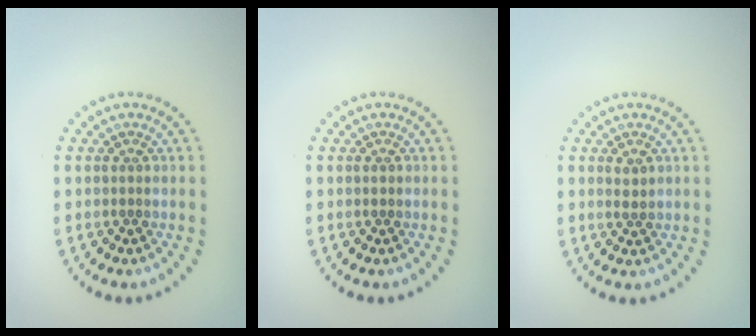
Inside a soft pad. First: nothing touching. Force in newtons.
{"total": 0.6, "press": 0.6, "slide": 0.1}
{"total": 1.2, "press": 1.1, "slide": 0.3}